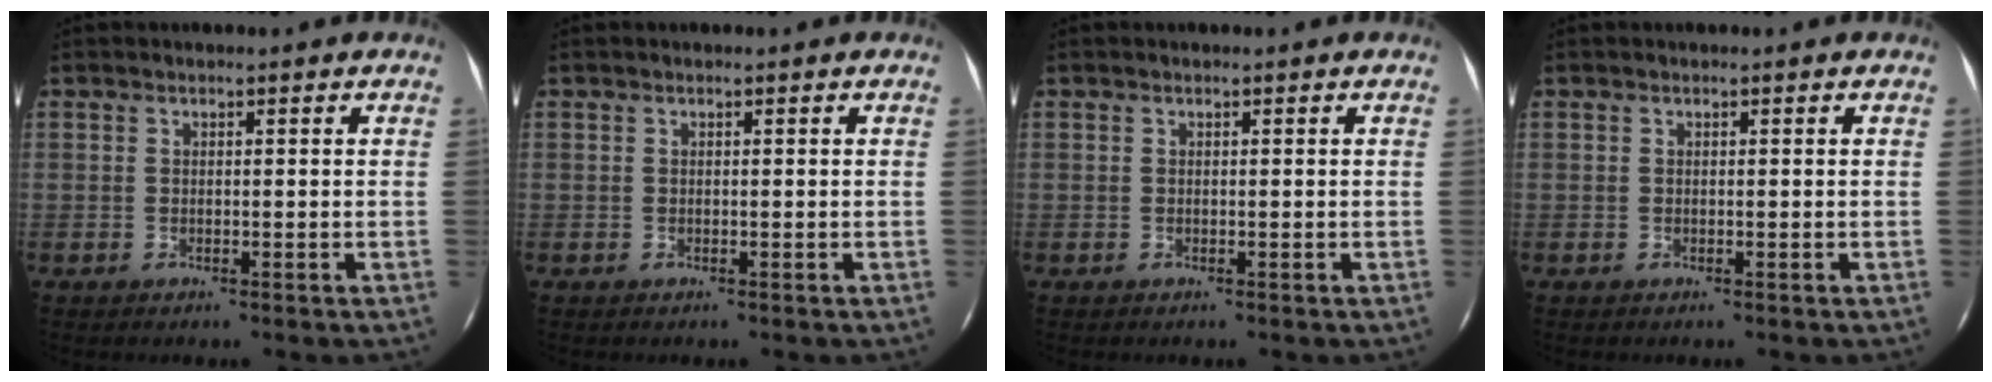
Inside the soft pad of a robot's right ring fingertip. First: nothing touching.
{"total": 0.0}
{"total": 0.0}
{"total": 0.0}